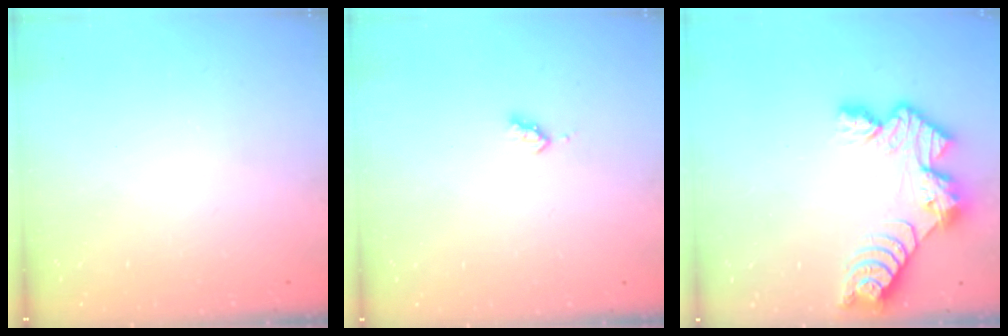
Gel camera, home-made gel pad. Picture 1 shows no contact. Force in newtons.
{"total": 3.1, "press": 3.0, "slide": 0.5}
{"total": 10.3, "press": 10.3, "slide": 1.0}